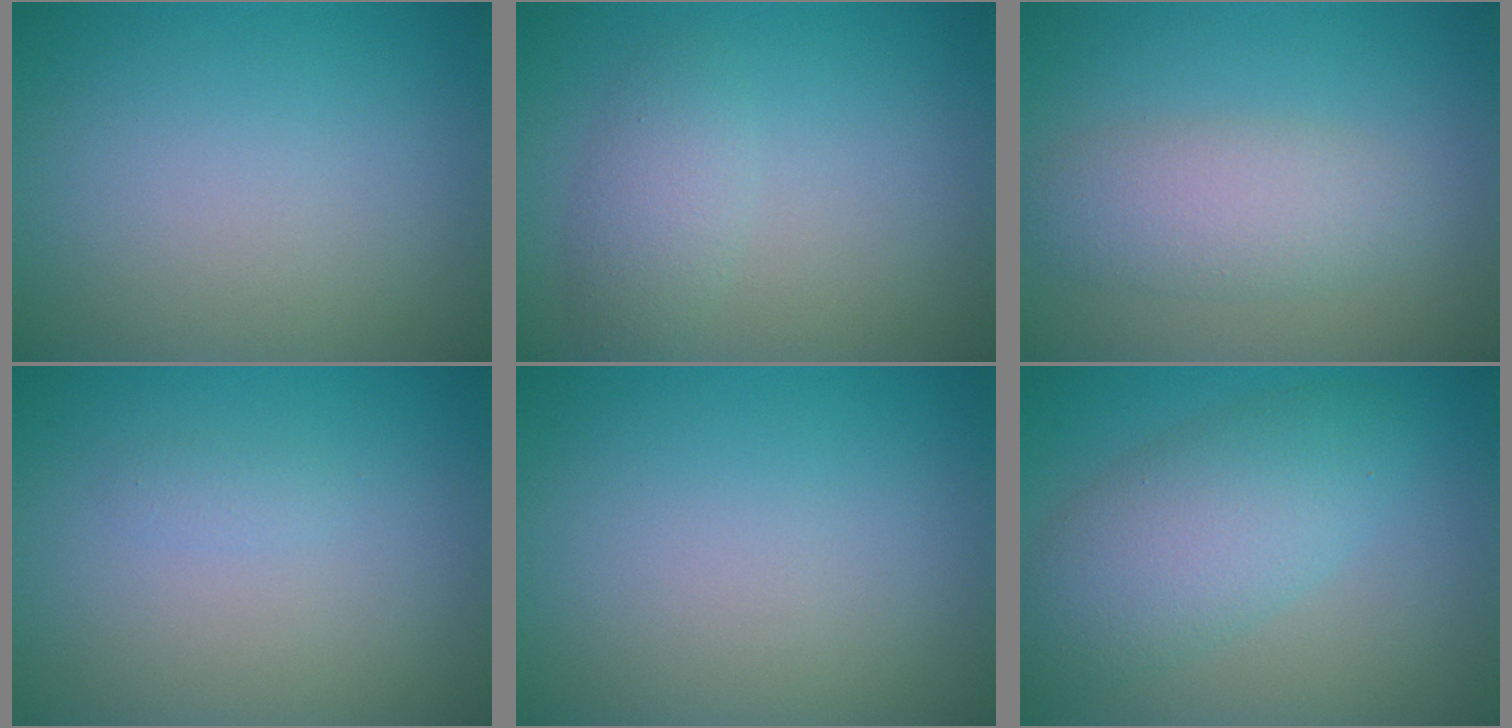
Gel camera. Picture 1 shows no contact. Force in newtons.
{"total": 2.4, "press": 2.4, "slide": 0.1}
{"total": 3.8, "press": 3.7, "slide": 0.2}
{"total": 0.7, "press": 0.7, "slide": 0.0}
{"total": 0.0}
{"total": 5.8, "press": 5.8, "slide": 0.1}